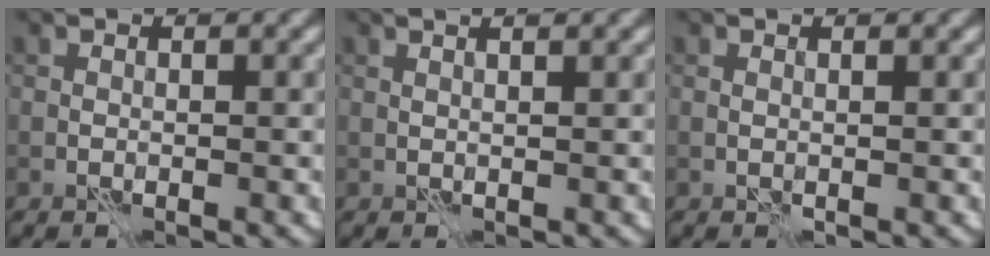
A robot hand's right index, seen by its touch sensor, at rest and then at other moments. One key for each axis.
{"total": 3.2, "fx": 2.0, "fy": 1.0, "fz": 2.3, "tx": -0.025, "ty": 0.026, "tz": 0.006}
{"total": 0.0}